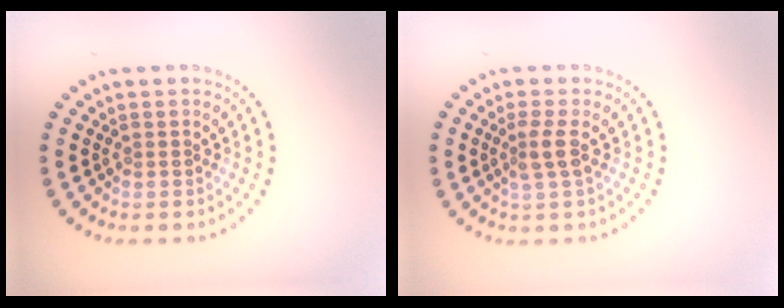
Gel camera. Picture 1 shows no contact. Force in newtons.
{"total": 1.8, "press": 1.4, "slide": 1.1}